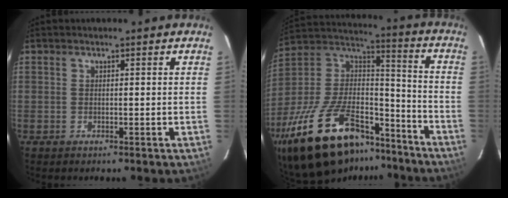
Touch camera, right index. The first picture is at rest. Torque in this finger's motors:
{"motor_torque": [1.53, -0.60, 1.05, 0.21]}